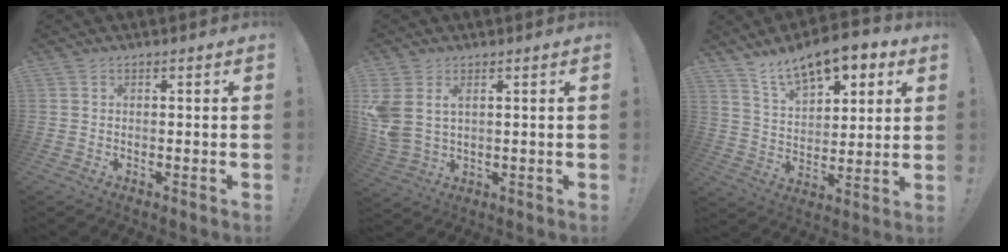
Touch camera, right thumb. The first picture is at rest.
{"total": 6.2, "force": [2.7, 3.9, 4.0], "torque": [-0.080, -0.014, 0.052]}
{"total": 13.8, "force": [10.1, 6.2, 7.1], "torque": [-0.111, -0.069, 0.180]}